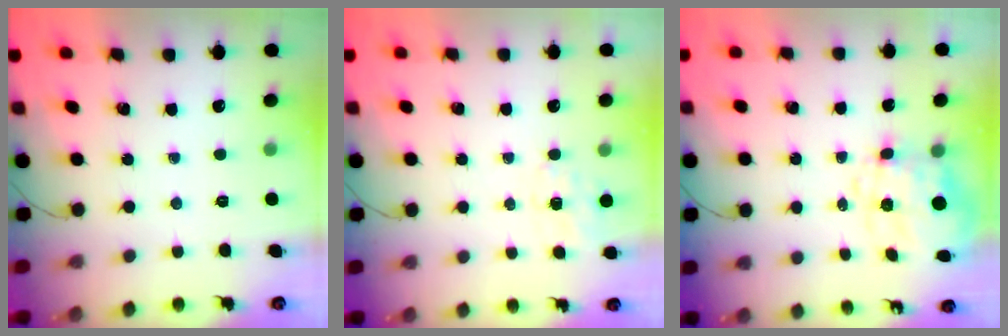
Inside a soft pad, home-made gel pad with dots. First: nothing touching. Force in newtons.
{"total": 4.1, "press": 3.9, "slide": 1.3}
{"total": 9.6, "press": 9.4, "slide": 1.9}